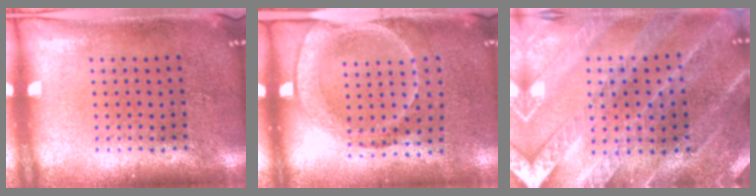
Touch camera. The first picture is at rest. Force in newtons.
{"total": 1.8, "press": 1.5, "slide": 1.1}
{"total": 2.5, "press": 2.5, "slide": 0.2}